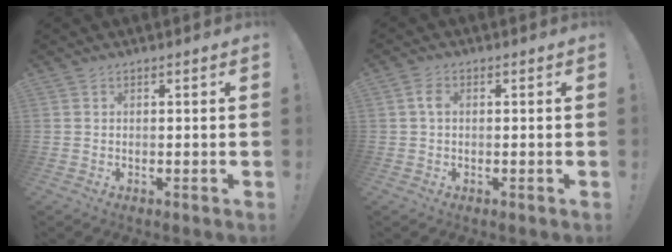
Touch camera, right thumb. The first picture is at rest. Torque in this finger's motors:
{"motor_torque": [-0.06, 0.21, 0.58, -0.59, 0.03]}